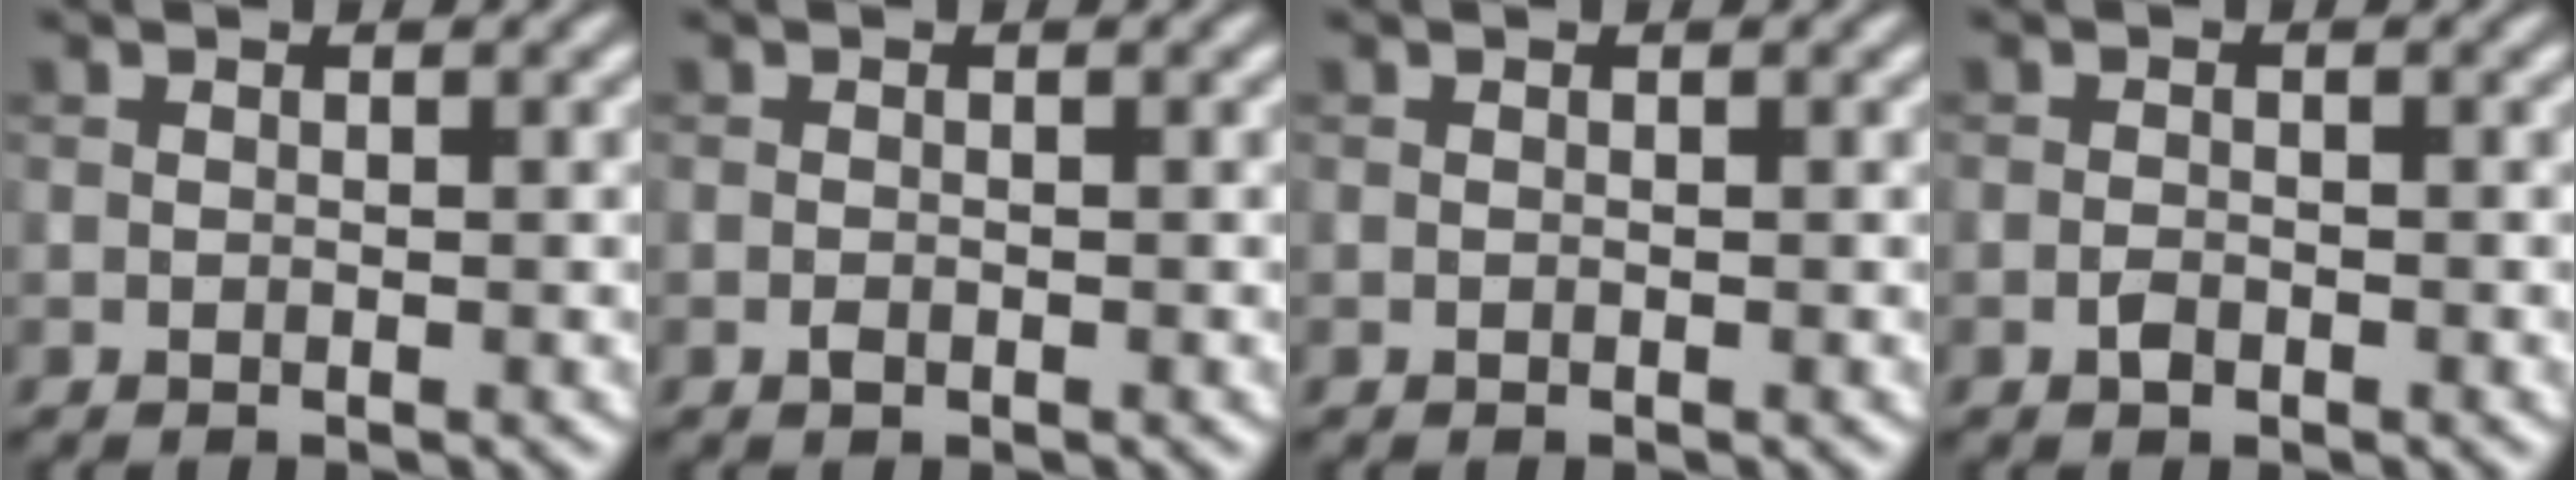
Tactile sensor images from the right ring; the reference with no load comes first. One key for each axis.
{"total": 0.5, "fx": -0.3, "fy": 0.3, "fz": 0.3, "tx": -0.005, "ty": -0.001, "tz": -0.005}
{"total": 0.0}
{"total": 0.9, "fx": -0.5, "fy": 0.5, "fz": 0.6, "tx": -0.011, "ty": -0.001, "tz": -0.011}